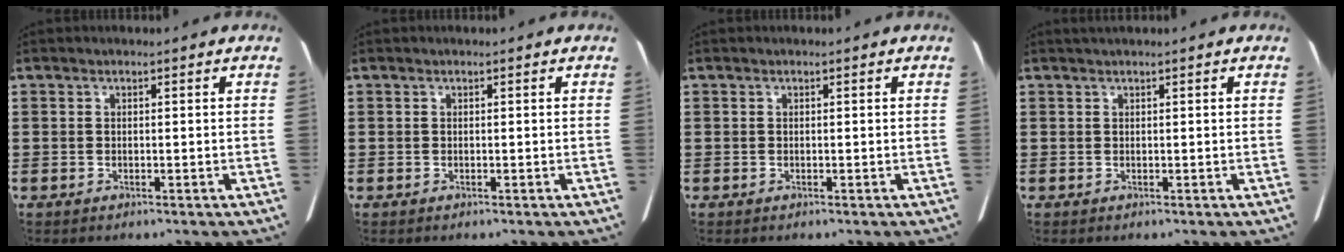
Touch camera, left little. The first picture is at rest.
{"total": 0.0}
{"total": 0.0}
{"total": 0.6, "force": [0.4, 0.0, 0.5], "torque": [-0.009, 0.002, 0.007]}